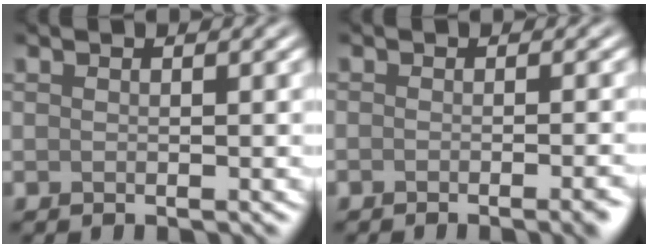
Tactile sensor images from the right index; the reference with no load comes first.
{"total": 2.7, "force": [-1.8, 0.5, 2.0], "torque": [-0.017, 0.000, -0.024]}